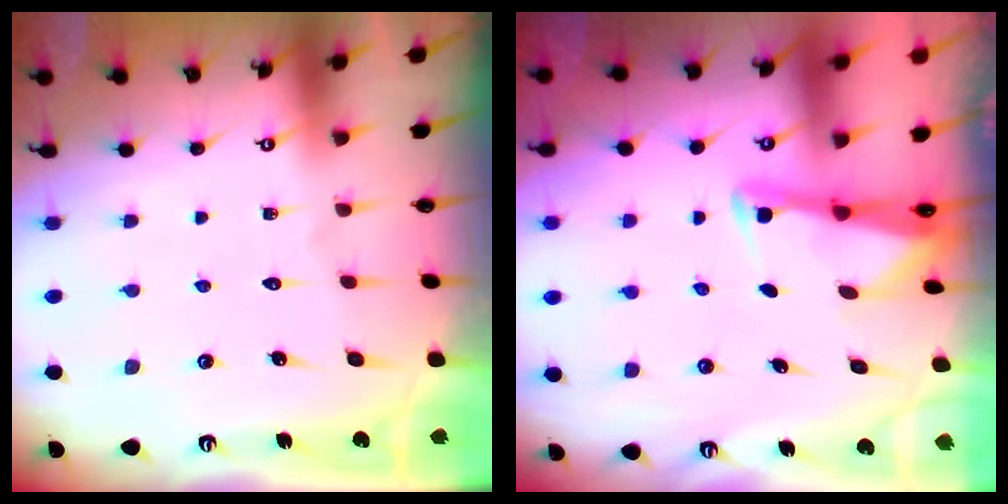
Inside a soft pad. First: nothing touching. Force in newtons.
{"total": 2.6, "press": 2.6, "slide": 0.3}